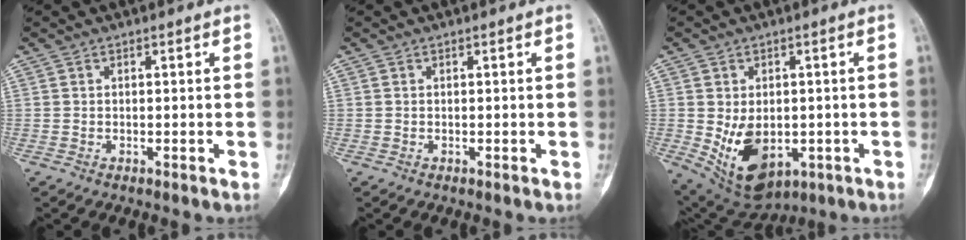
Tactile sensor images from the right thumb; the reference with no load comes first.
{"total": 0.0}
{"total": 12.0, "force": [-2.4, 8.0, 8.7], "torque": [-0.122, -0.002, -0.013]}